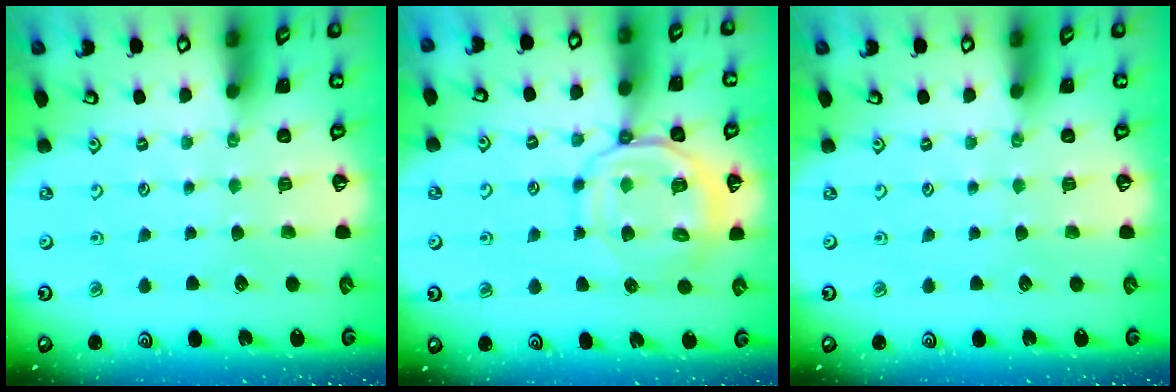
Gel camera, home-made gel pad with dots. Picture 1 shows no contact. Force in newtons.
{"total": 11.5, "press": 11.4, "slide": 1.5}
{"total": 0.0}